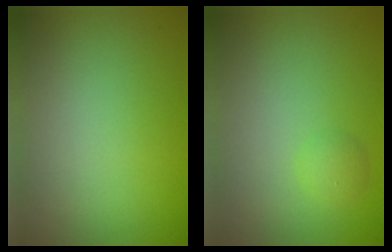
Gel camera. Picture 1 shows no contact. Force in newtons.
{"total": 1.1, "press": 1.1, "slide": 0.1}